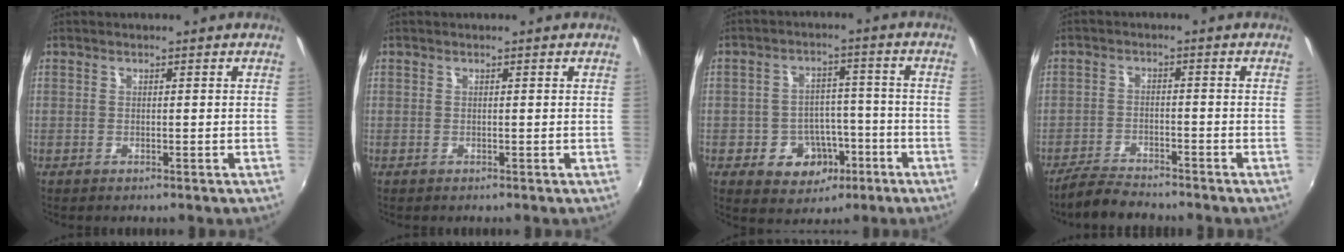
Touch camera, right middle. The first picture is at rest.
{"total": 0.0}
{"total": 9.3, "force": [-4.1, 7.3, 3.9], "torque": [-0.082, 0.021, -0.042]}
{"total": 5.2, "force": [-4.8, 1.5, 1.2], "torque": [-0.049, -0.004, -0.088]}